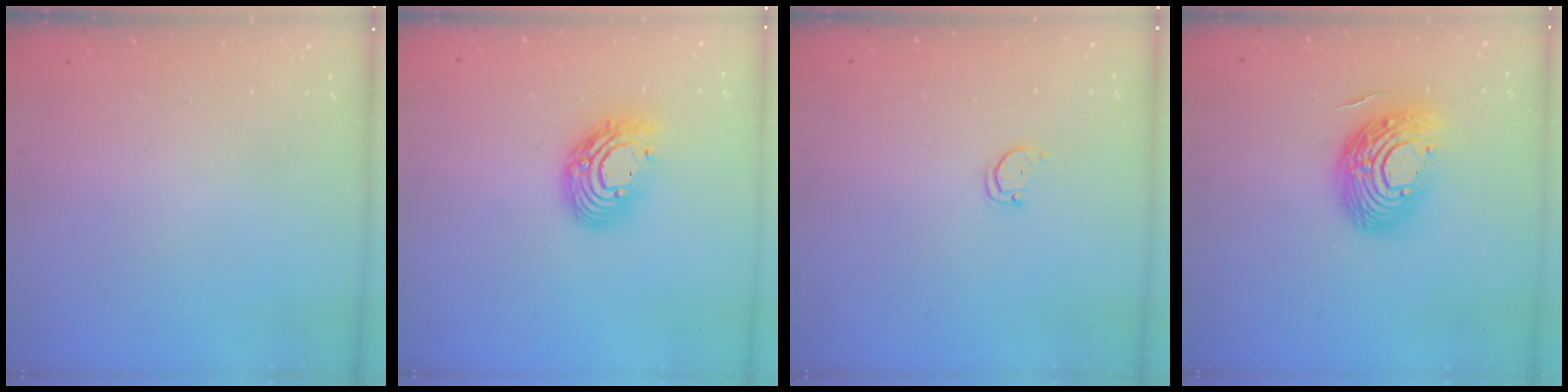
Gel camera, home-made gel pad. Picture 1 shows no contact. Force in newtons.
{"total": 12.7, "press": 12.7, "slide": 1.2}
{"total": 1.8, "press": 1.8, "slide": 0.1}
{"total": 16.1, "press": 16.1, "slide": 1.3}